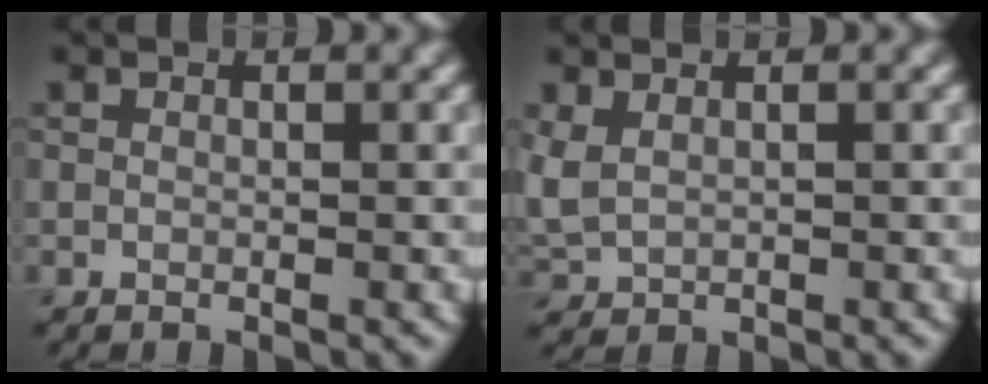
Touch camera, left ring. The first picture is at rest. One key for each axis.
{"total": 1.9, "fx": 0.8, "fy": 1.2, "fz": 1.2, "tx": -0.037, "ty": 0.003, "tz": 0.021}